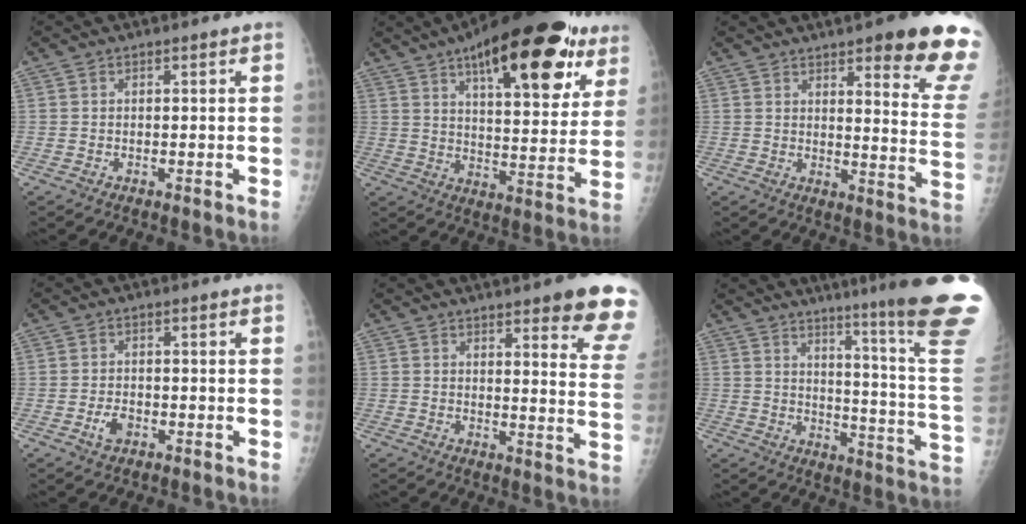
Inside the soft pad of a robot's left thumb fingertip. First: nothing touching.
{"total": 27.4, "force": [15.1, 10.1, 20.6], "torque": [-0.266, -0.027, 0.219]}
{"total": 18.1, "force": [11.6, 3.3, 13.6], "torque": [-0.145, -0.060, 0.137]}
{"total": 2.9, "force": [-1.2, 1.9, 1.9], "torque": [-0.032, 0.004, -0.021]}
{"total": 14.9, "force": [10.2, 2.9, 10.4], "torque": [-0.102, -0.053, 0.110]}
{"total": 24.4, "force": [17.9, -0.8, 16.6], "torque": [-0.198, -0.147, 0.230]}